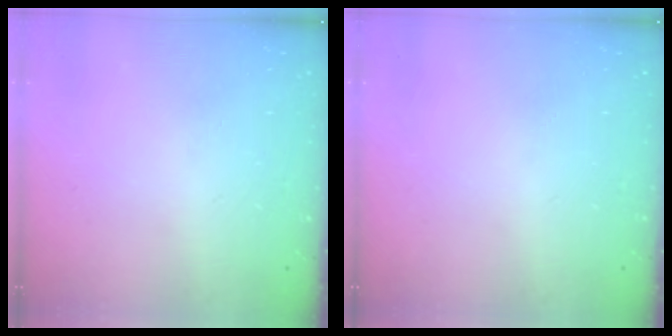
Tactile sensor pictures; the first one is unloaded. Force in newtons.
{"total": 0.0}